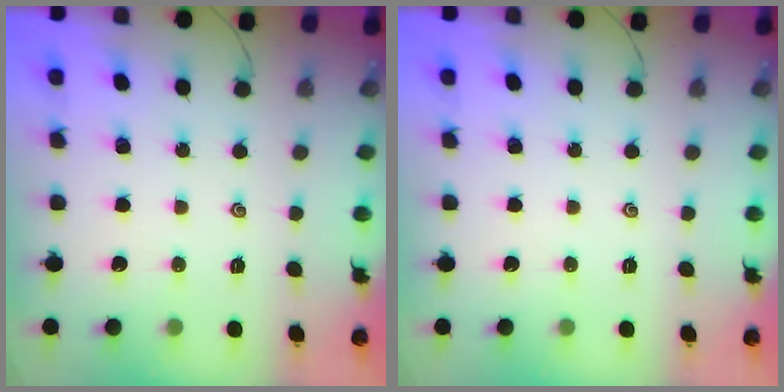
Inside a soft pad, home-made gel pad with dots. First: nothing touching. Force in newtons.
{"total": 0.0}